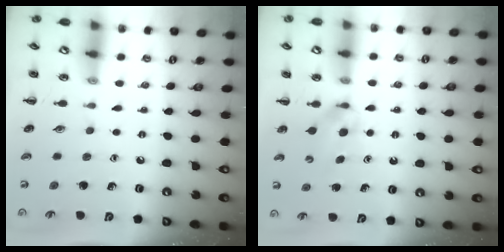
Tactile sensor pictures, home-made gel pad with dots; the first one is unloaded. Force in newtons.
{"total": 4.5, "press": 4.3, "slide": 1.3}